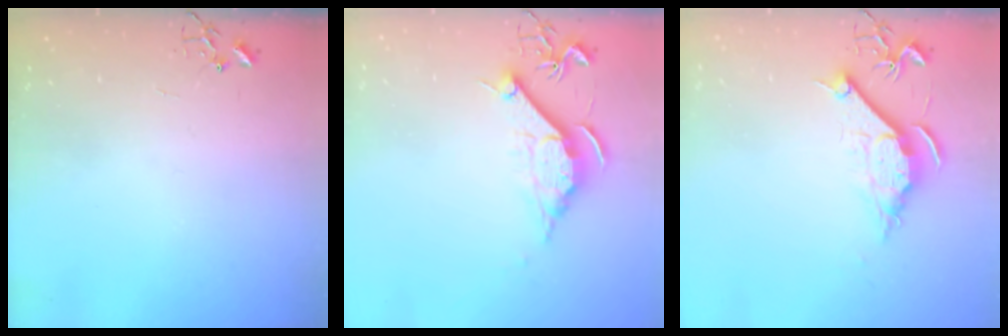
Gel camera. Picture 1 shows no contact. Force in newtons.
{"total": 10.5, "press": 10.5, "slide": 0.1}
{"total": 9.6, "press": 9.6, "slide": 0.4}